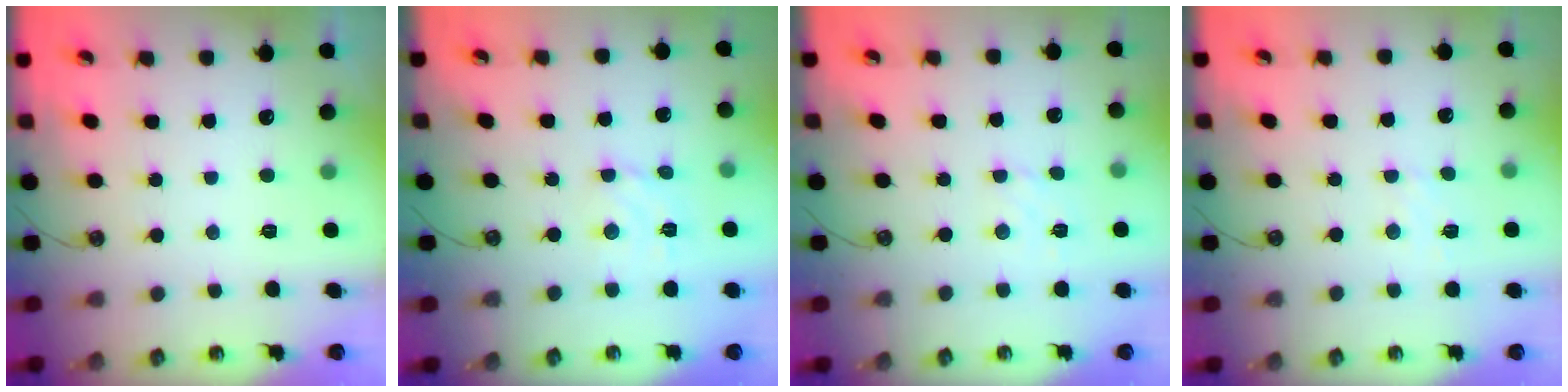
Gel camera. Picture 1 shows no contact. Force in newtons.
{"total": 4.2, "press": 4.1, "slide": 0.6}
{"total": 2.9, "press": 2.8, "slide": 0.5}
{"total": 5.0, "press": 4.9, "slide": 0.7}